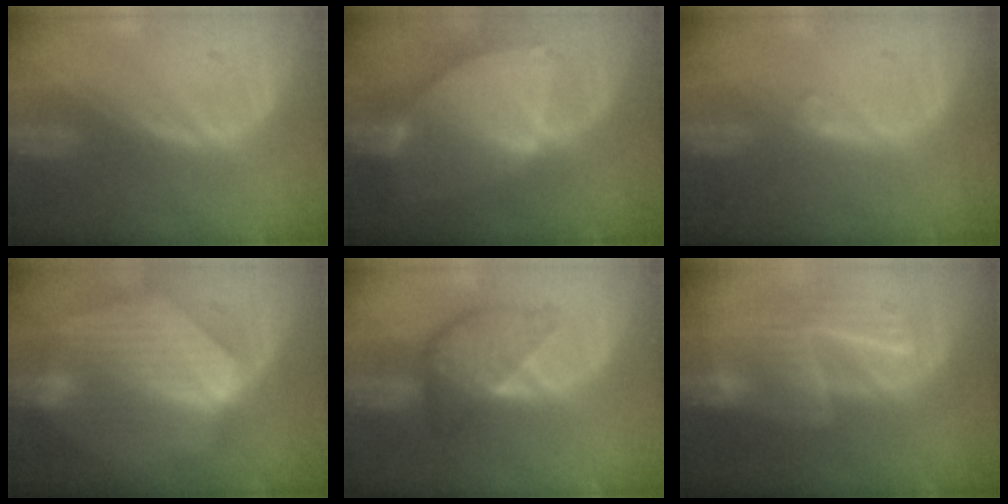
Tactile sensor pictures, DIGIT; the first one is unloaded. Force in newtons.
{"total": 8.5, "press": 7.5, "slide": 4.0}
{"total": 1.1, "press": 0.8, "slide": 0.7}
{"total": 9.2, "press": 8.1, "slide": 4.4}
{"total": 6.1, "press": 6.1, "slide": 0.4}
{"total": 9.4, "press": 8.3, "slide": 4.3}